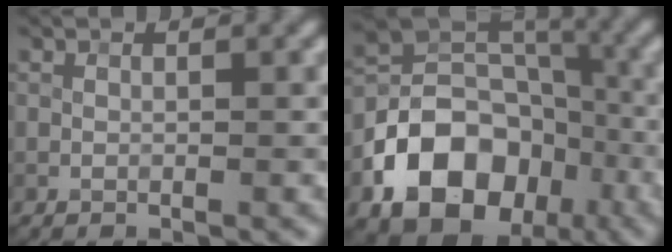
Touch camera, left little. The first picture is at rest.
{"total": 12.4, "force": [-5.4, 9.2, 6.4], "torque": [-0.112, 0.006, -0.104]}